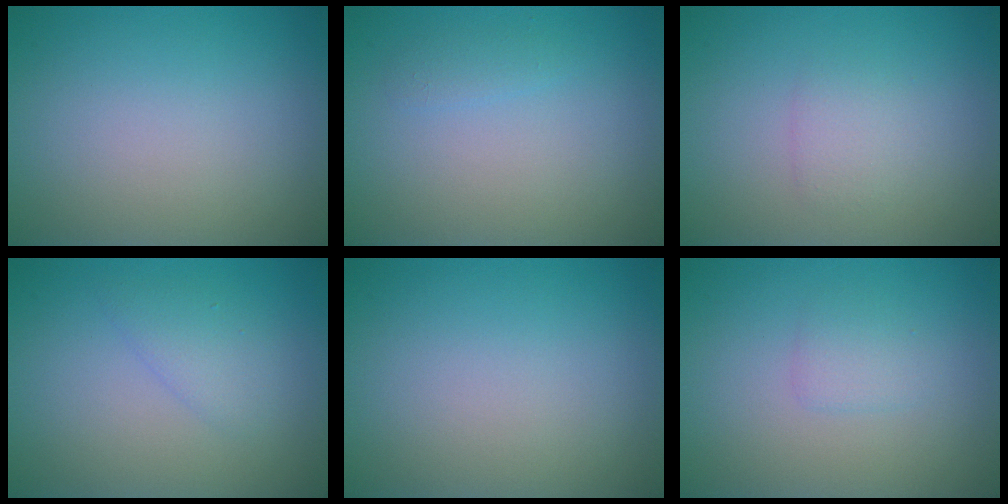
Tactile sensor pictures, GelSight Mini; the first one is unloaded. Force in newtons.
{"total": 0.9, "press": 0.9, "slide": 0.0}
{"total": 1.4, "press": 1.4, "slide": 0.0}
{"total": 1.7, "press": 1.7, "slide": 0.2}
{"total": 0.0}
{"total": 1.3, "press": 1.2, "slide": 0.0}